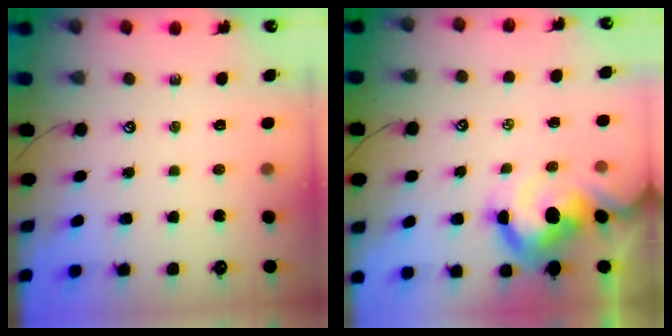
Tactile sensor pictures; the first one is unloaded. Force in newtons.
{"total": 8.6, "press": 8.5, "slide": 1.6}